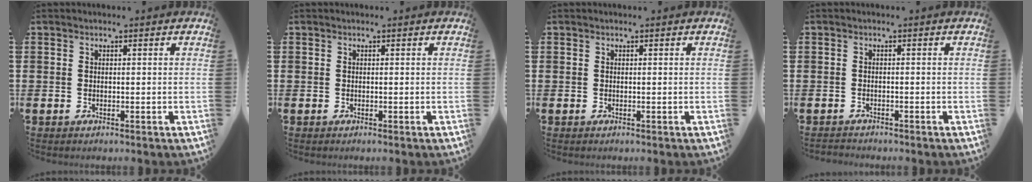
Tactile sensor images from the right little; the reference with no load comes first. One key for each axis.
{"total": 0.0}
{"total": 0.0}
{"total": 0.7, "fx": -0.7, "fy": 0.1, "fz": -0.1, "tx": -0.001, "ty": 0.000, "tz": -0.015}